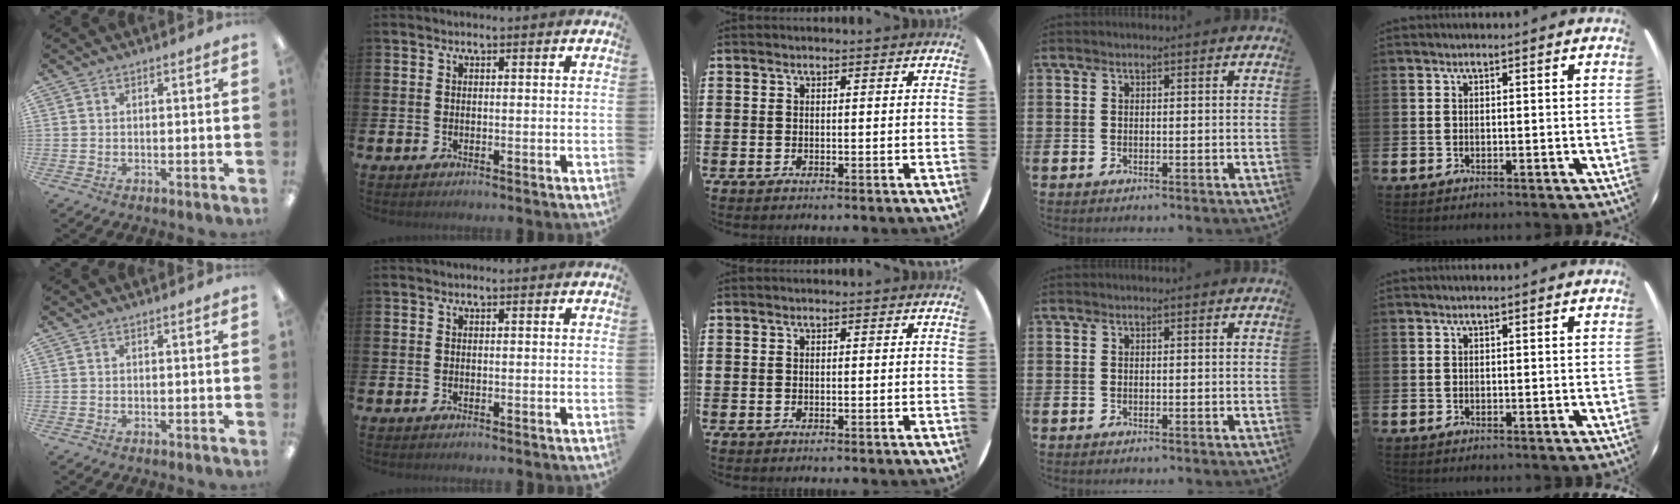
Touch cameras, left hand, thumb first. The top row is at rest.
{}